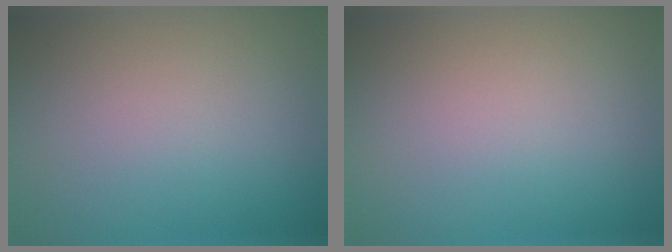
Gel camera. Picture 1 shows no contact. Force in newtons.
{"total": 0.0}